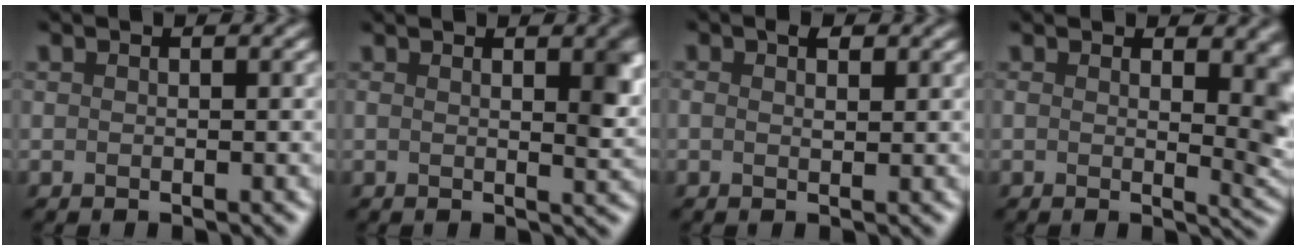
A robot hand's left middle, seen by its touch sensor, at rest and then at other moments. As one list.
[{"total": 3.3, "force": [1.0, 0.5, 3.1], "torque": [-0.025, 0.015, 0.016]}, {"total": 0.9, "force": [0.2, -0.8, -0.3], "torque": [-0.007, 0.002, 0.014]}, {"total": 8.0, "force": [1.6, 2.9, 7.3], "torque": [-0.056, 0.019, 0.022]}]